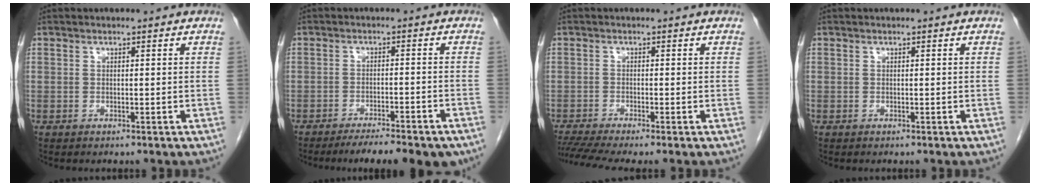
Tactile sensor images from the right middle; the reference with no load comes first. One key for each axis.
{"total": 11.0, "fx": -9.1, "fy": 1.6, "fz": 5.9, "tx": -0.071, "ty": -0.009, "tz": -0.124}
{"total": 5.7, "fx": -4.6, "fy": -0.6, "fz": 3.3, "tx": -0.063, "ty": -0.013, "tz": -0.080}
{"total": 0.0}